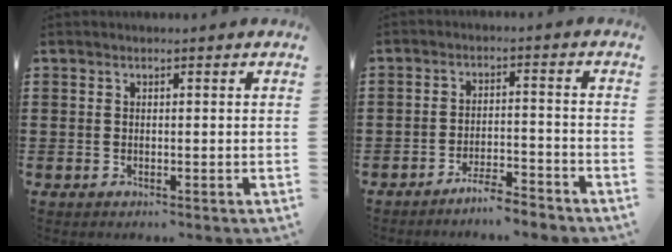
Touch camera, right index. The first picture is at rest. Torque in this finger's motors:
{"motor_torque": [-0.10, 1.59, -0.54, -0.21]}